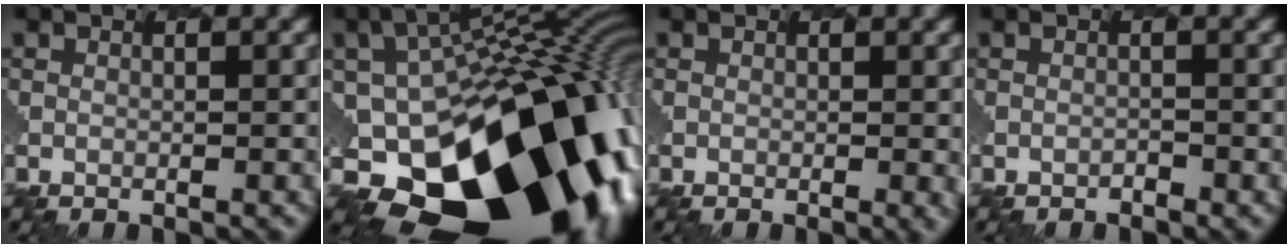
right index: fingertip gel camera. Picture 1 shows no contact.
{"total": 19.9, "force": [-7.6, 12.7, 13.3], "torque": [-0.243, -0.075, -0.098]}
{"total": 1.3, "force": [-0.2, 0.2, 1.3], "torque": [-0.025, -0.007, -0.002]}
{"total": 1.0, "force": [-0.1, -0.3, -0.9], "torque": [-0.003, -0.010, -0.006]}